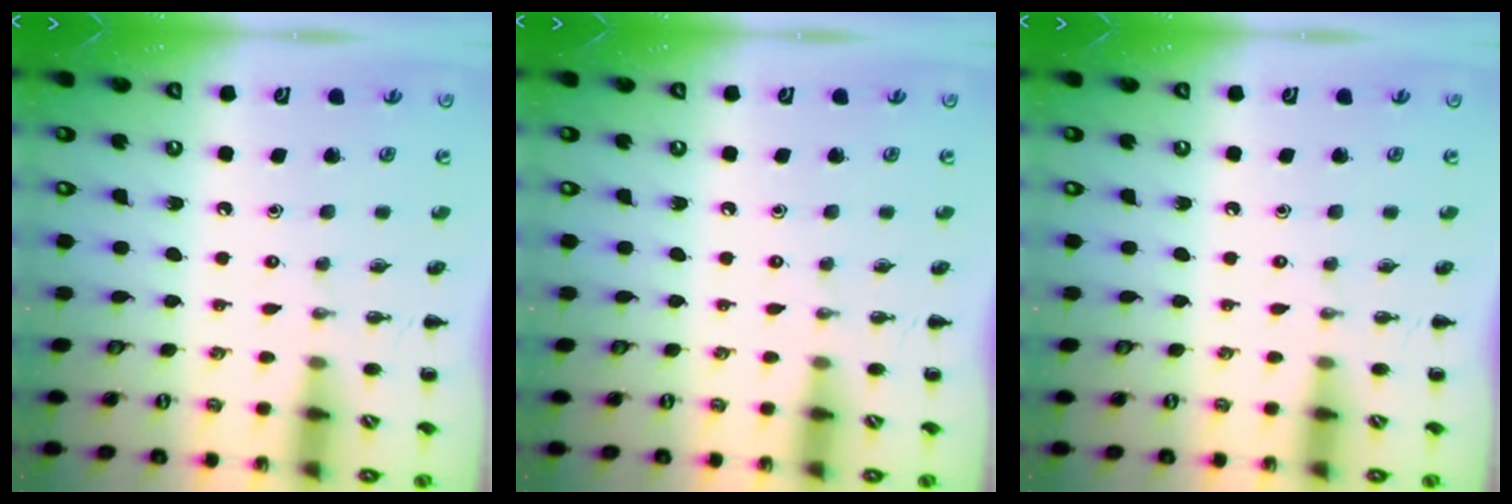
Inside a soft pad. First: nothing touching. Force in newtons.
{"total": 0.0}
{"total": 0.0}